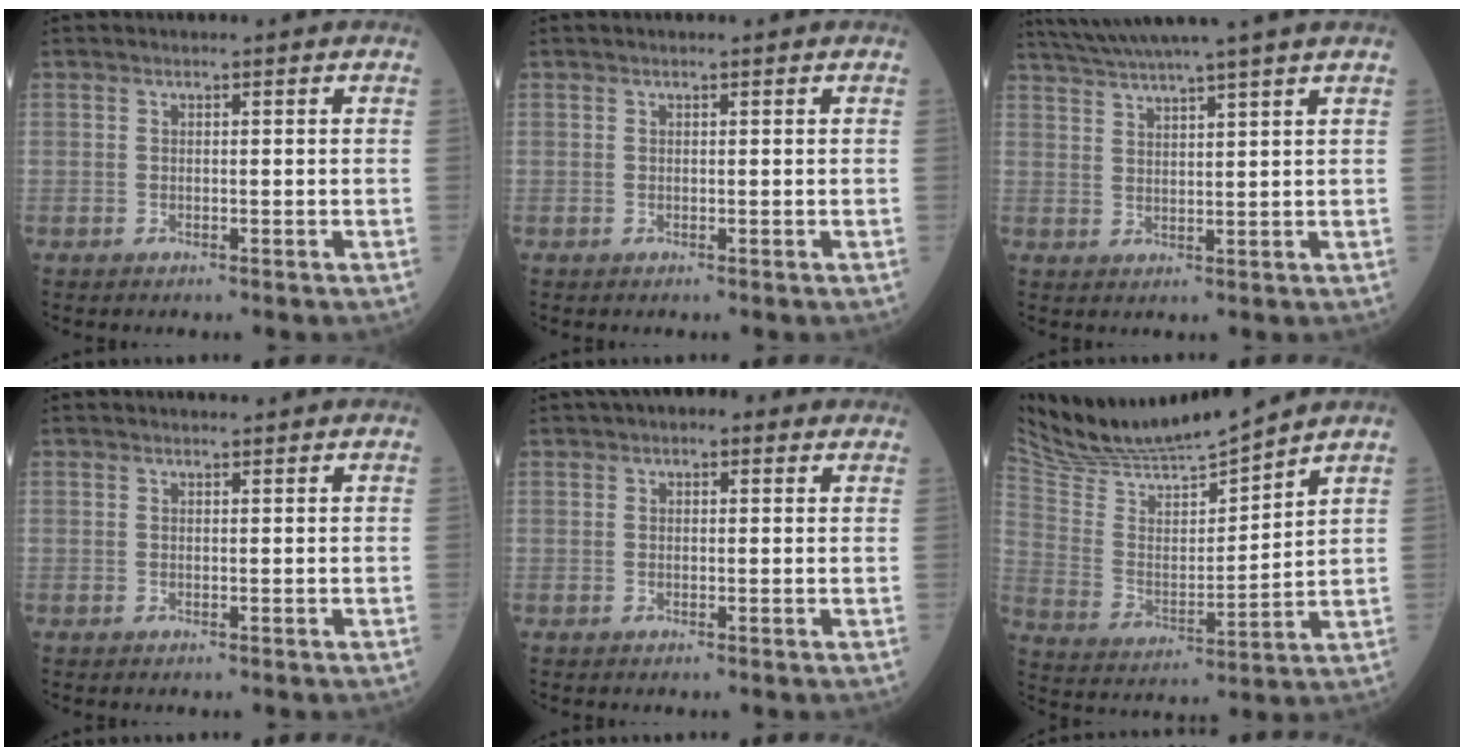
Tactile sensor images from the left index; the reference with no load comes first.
{"total": 0.0}
{"total": 9.9, "force": [8.5, -2.0, 4.6], "torque": [-0.081, 0.019, 0.131]}
{"total": 0.6, "force": [0.6, 0.0, 0.0], "torque": [-0.010, -0.004, 0.010]}
{"total": 3.0, "force": [1.8, 1.6, 1.8], "torque": [-0.029, 0.022, 0.022]}
{"total": 14.0, "force": [13.5, -0.8, 3.7], "torque": [-0.084, 0.001, 0.256]}